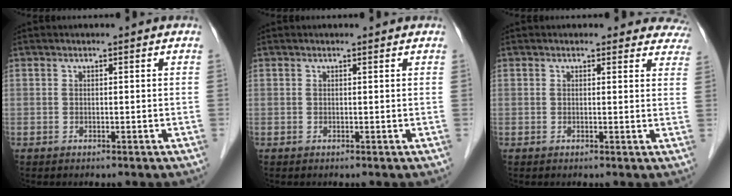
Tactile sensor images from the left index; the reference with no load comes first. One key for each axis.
{"total": 0.6, "fx": 0.6, "fy": 0.1, "fz": 0.1, "tx": -0.007, "ty": 0.003, "tz": 0.006}
{"total": 6.6, "fx": 6.1, "fy": 2.7, "fz": 0.1, "tx": 0.044, "ty": -0.010, "tz": 0.031}